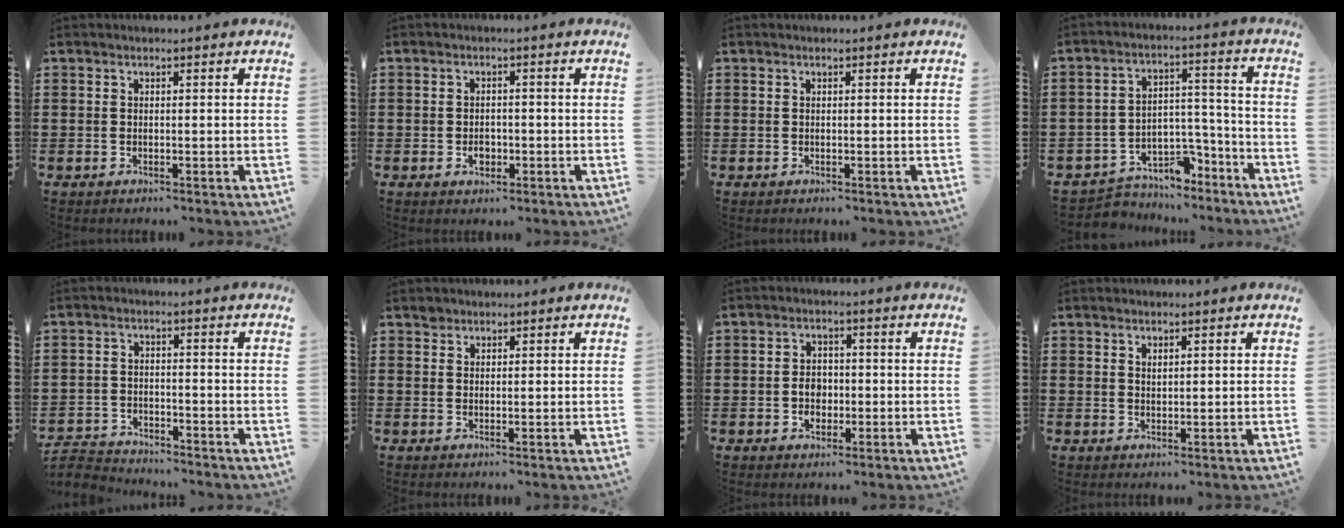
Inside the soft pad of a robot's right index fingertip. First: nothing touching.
{"total": 2.1, "force": [-0.7, 1.4, 1.4], "torque": [-0.028, 0.002, -0.014]}
{"total": 0.0}
{"total": 5.2, "force": [-4.1, 3.1, 1.0], "torque": [-0.022, 0.017, -0.079]}
{"total": 3.5, "force": [-3.4, 0.5, -0.1], "torque": [-0.013, 0.001, -0.078]}
{"total": 1.1, "force": [0.9, 0.6, 0.0], "torque": [-0.002, -0.001, 0.019]}
{"total": 3.5, "force": [-0.7, 2.7, 2.1], "torque": [-0.037, 0.002, -0.017]}
{"total": 0.7, "force": [0.6, 0.3, 0.3], "torque": [-0.007, 0.000, 0.012]}